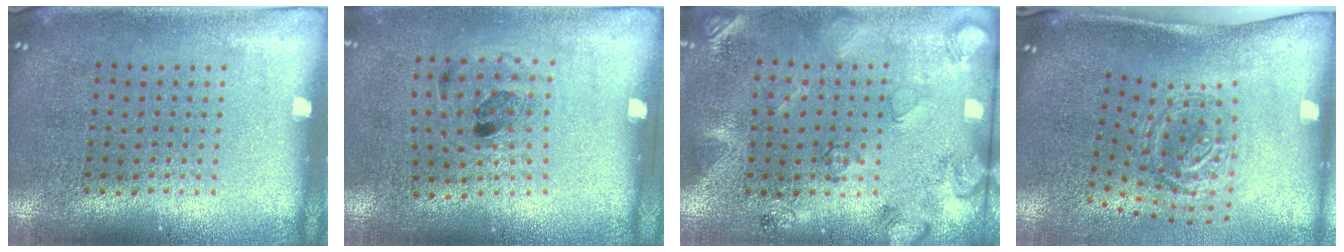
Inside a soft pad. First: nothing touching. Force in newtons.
{"total": 1.2, "press": 0.7, "slide": 0.9}
{"total": 2.3, "press": 1.8, "slide": 1.4}
{"total": 1.8, "press": 1.2, "slide": 1.4}